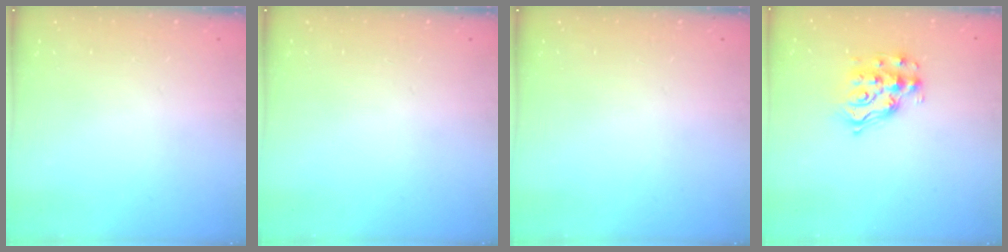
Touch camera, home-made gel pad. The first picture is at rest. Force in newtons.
{"total": 0.0}
{"total": 0.0}
{"total": 12.2, "press": 12.2, "slide": 0.8}